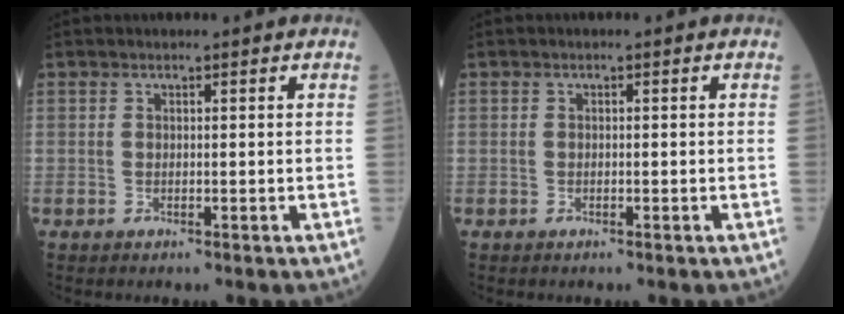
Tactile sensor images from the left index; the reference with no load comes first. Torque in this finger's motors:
{"motor_torque": [-0.01, -0.01, 0.01, 0.00]}